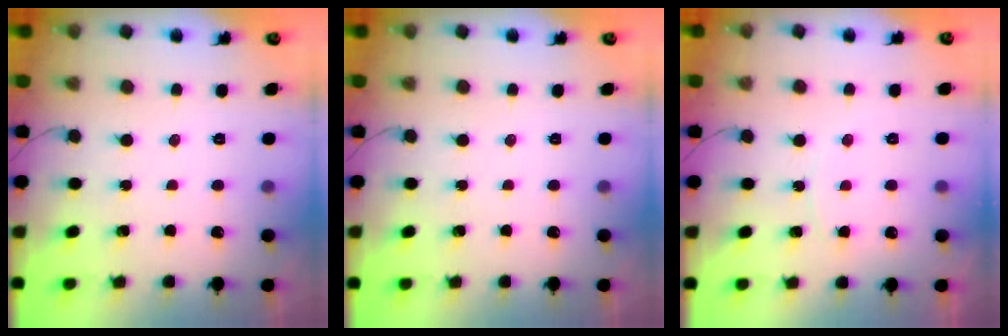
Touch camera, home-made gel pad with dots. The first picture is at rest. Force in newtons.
{"total": 0.0}
{"total": 3.8, "press": 3.7, "slide": 0.6}